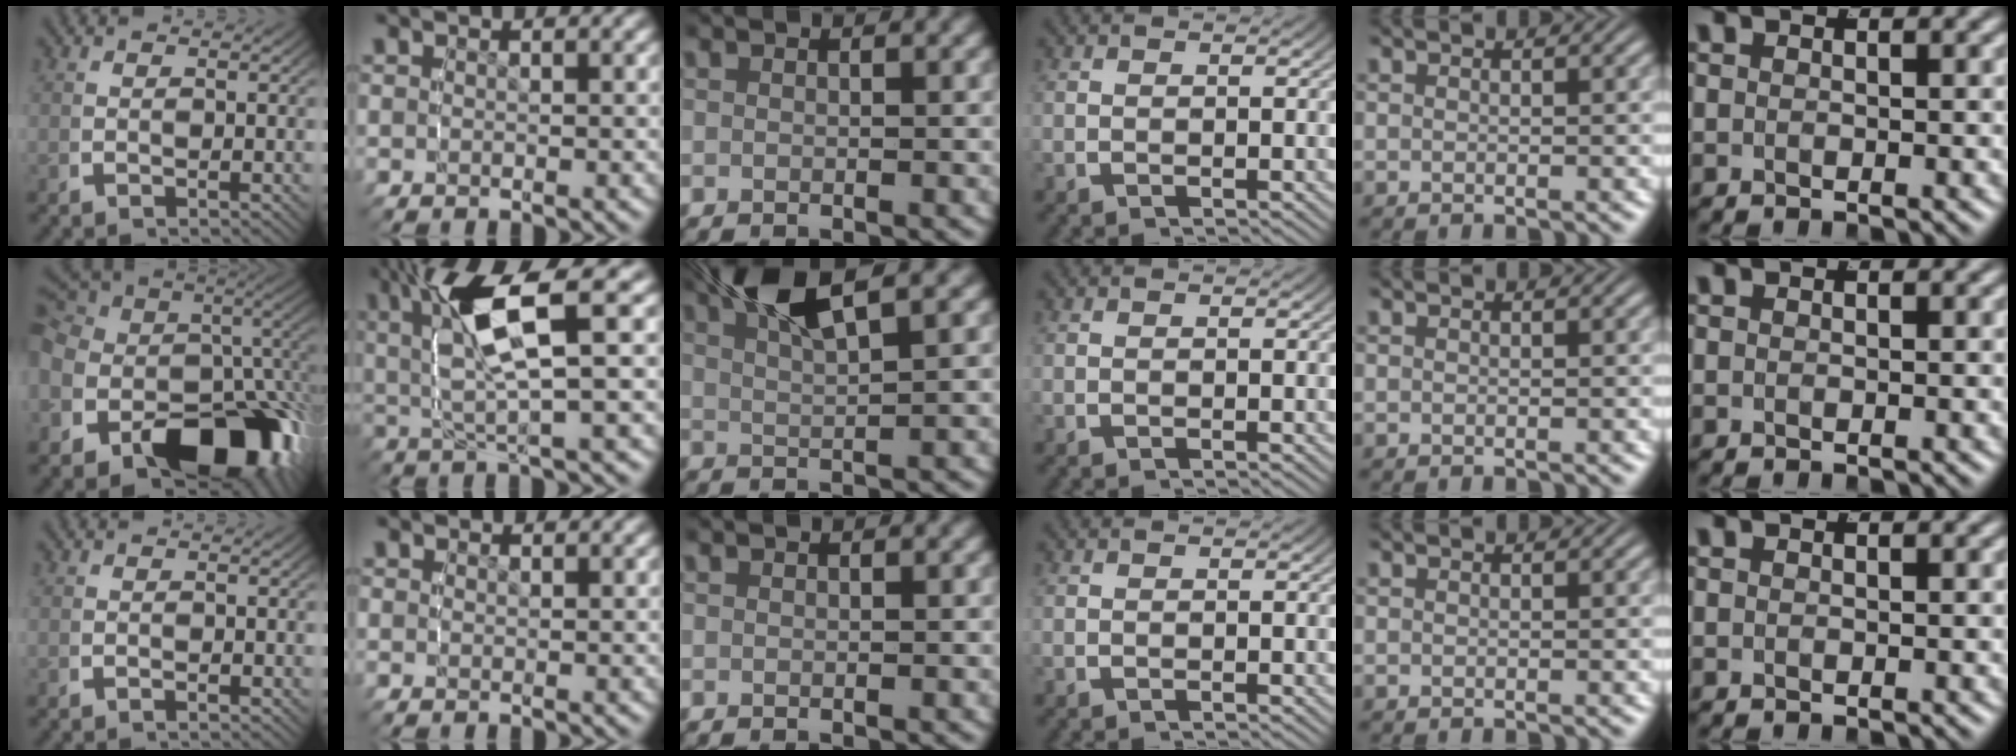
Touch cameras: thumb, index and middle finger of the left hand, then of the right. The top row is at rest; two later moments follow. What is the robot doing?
{"motion": "lift_and_place", "object": "glasses"}